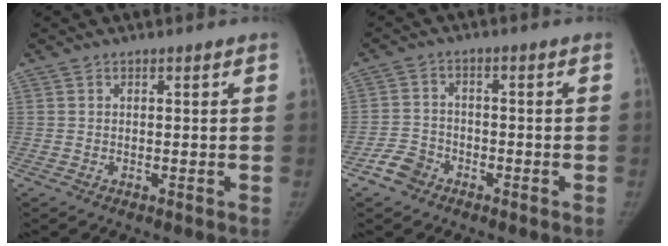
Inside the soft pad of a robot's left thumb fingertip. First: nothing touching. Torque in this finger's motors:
{"motor_torque": [-0.48, 0.44, 0.08, 0.75, 0.05]}